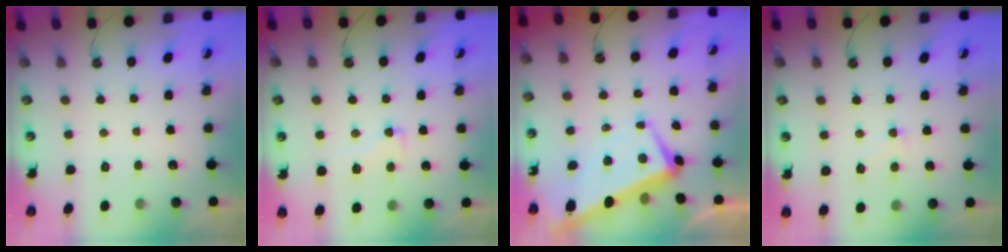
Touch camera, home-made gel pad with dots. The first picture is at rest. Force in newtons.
{"total": 1.5, "press": 0.7, "slide": 1.3}
{"total": 1.7, "press": 1.3, "slide": 1.0}
{"total": 0.7, "press": 0.6, "slide": 0.4}